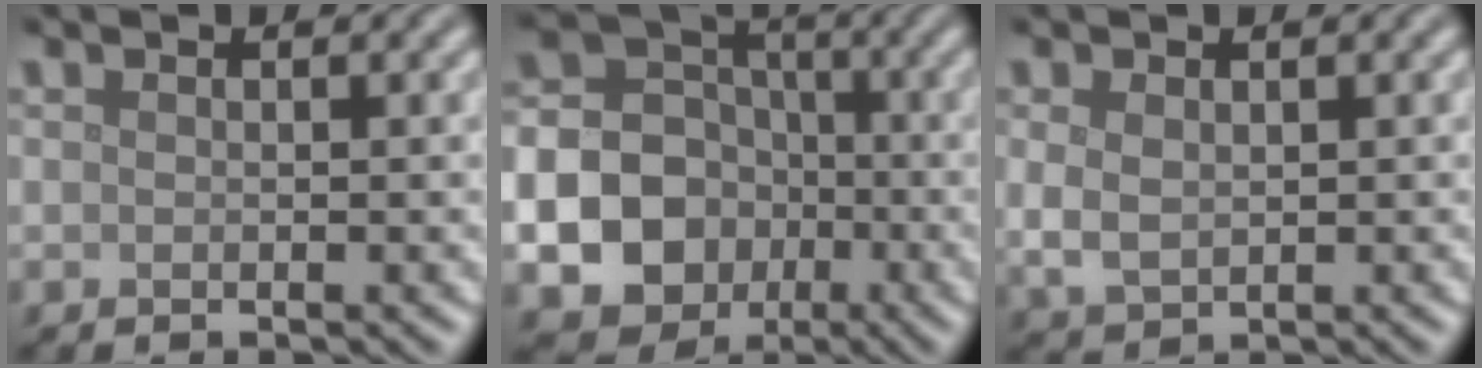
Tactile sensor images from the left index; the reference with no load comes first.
{"total": 19.7, "force": [-5.9, 18.1, 4.9], "torque": [-0.149, -0.052, -0.123]}
{"total": 2.3, "force": [0.3, 1.7, 1.6], "torque": [-0.040, -0.002, 0.011]}